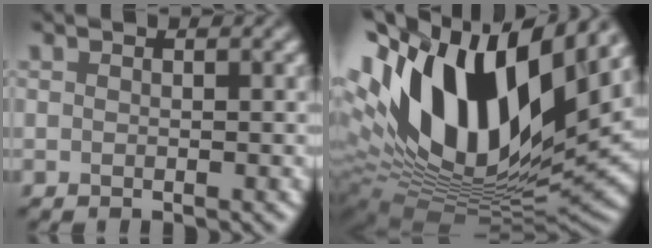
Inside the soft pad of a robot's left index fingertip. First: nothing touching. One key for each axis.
{"total": 17.6, "fx": 5.4, "fy": 9.0, "fz": 14.1, "tx": -0.268, "ty": 0.012, "tz": 0.085}